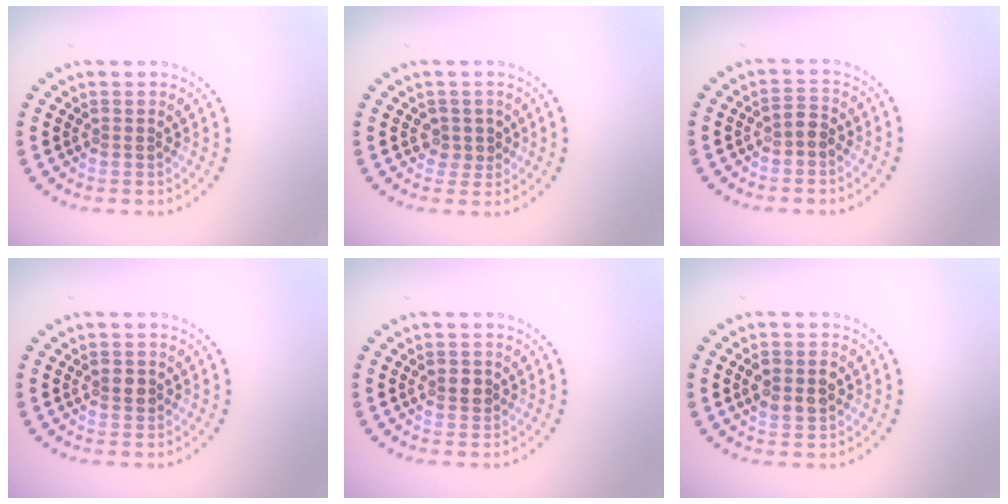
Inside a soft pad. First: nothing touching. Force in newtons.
{"total": 1.6, "press": 1.3, "slide": 1.0}
{"total": 1.3, "press": 1.2, "slide": 0.5}
{"total": 1.2, "press": 1.2, "slide": 0.3}
{"total": 1.2, "press": 1.2, "slide": 0.3}
{"total": 2.8, "press": 2.8, "slide": 0.0}